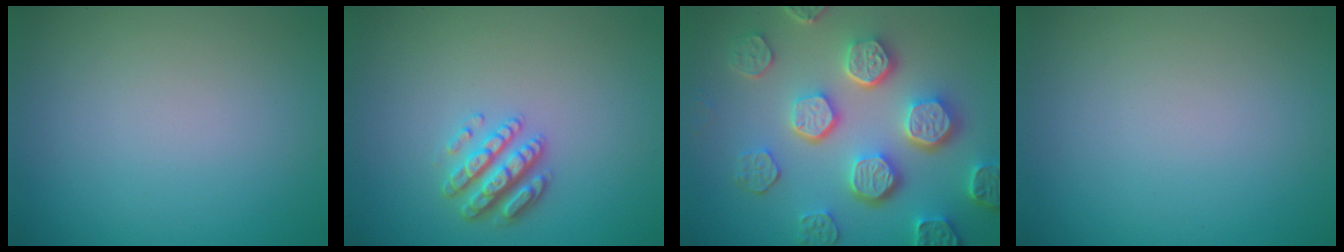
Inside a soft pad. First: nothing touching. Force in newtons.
{"total": 2.9, "press": 2.8, "slide": 1.1}
{"total": 7.5, "press": 5.9, "slide": 4.6}
{"total": 0.0}